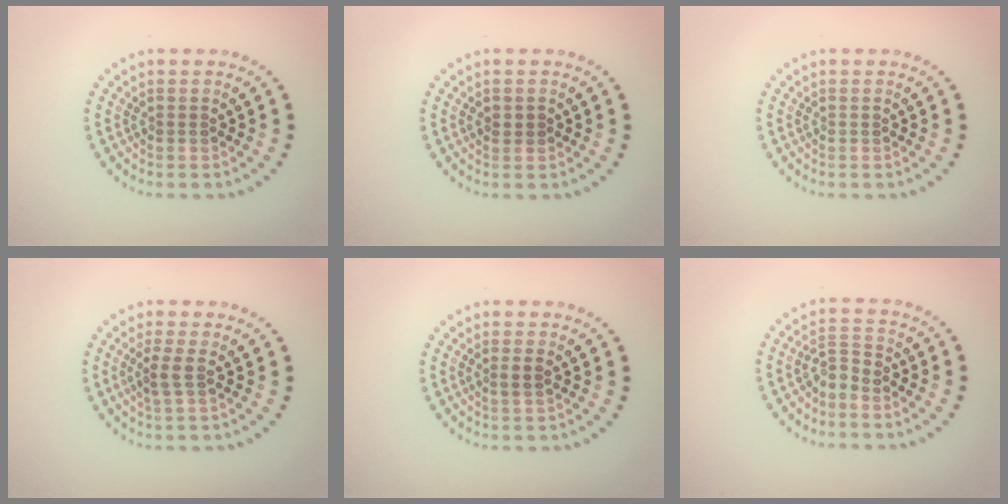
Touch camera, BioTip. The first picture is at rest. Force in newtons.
{"total": 1.1, "press": 1.1, "slide": 0.2}
{"total": 0.0}
{"total": 1.6, "press": 1.3, "slide": 0.9}
{"total": 1.1, "press": 1.0, "slide": 0.5}
{"total": 2.2, "press": 1.5, "slide": 1.6}